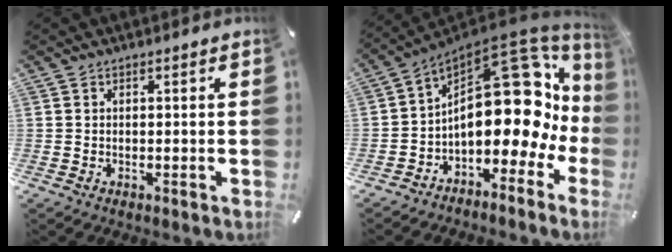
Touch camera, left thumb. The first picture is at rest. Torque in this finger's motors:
{"motor_torque": [0.19, 2.90, 2.31, 0.45, 0.56]}